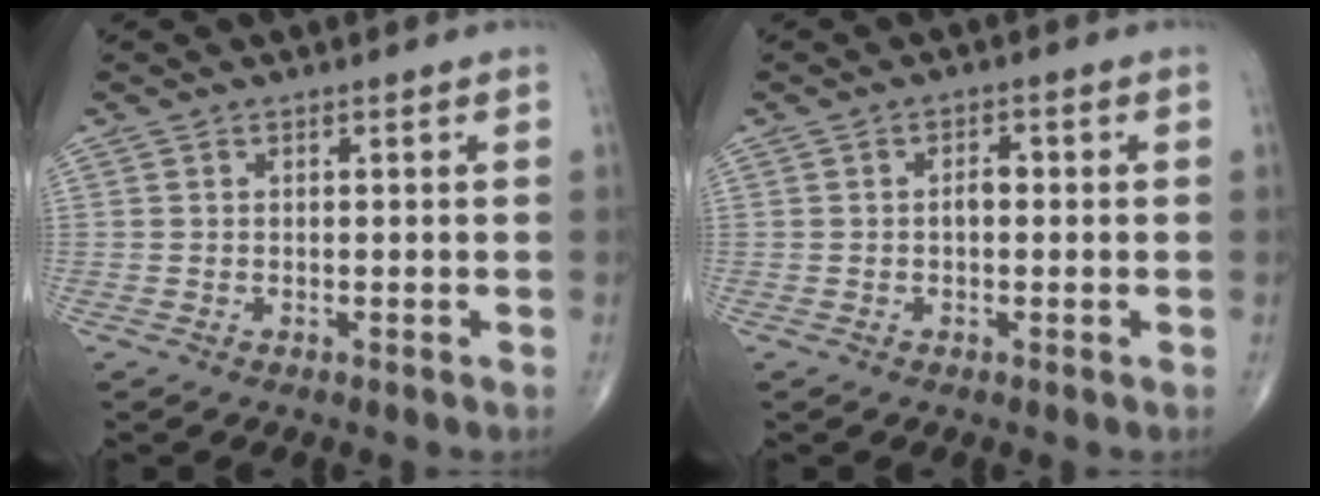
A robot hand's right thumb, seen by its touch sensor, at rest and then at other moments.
{"total": 2.1, "force": [0.0, 1.1, 1.8], "torque": [-0.027, 0.008, -0.004]}